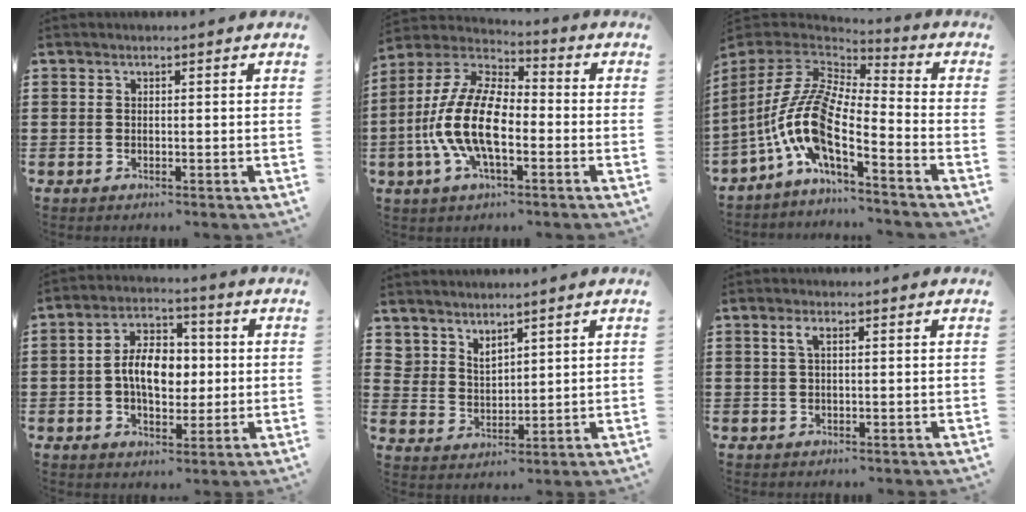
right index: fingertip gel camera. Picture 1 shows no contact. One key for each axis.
{"total": 13.4, "fx": -3.1, "fy": 6.2, "fz": 11.5, "tx": -0.280, "ty": -0.007, "tz": -0.066}
{"total": 11.0, "fx": -4.0, "fy": 3.9, "fz": 9.4, "tx": -0.229, "ty": -0.025, "tz": -0.094}
{"total": 8.0, "fx": -0.1, "fy": 5.1, "fz": 6.2, "tx": -0.114, "ty": 0.009, "tz": -0.009}
{"total": 4.0, "fx": 3.8, "fy": 1.2, "fz": -0.4, "tx": -0.006, "ty": -0.012, "tz": 0.074}
{"total": 1.7, "fx": 0.6, "fy": 0.5, "fz": 1.5, "tx": -0.032, "ty": 0.005, "tz": 0.008}